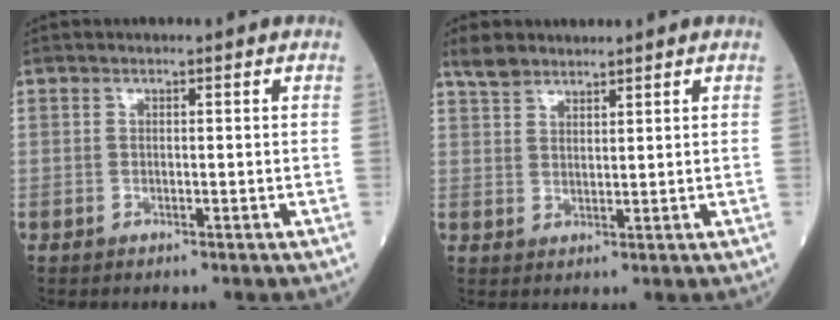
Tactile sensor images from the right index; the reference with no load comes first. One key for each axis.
{"total": 3.5, "fx": 3.2, "fy": 1.1, "fz": 0.9, "tx": -0.024, "ty": 0.012, "tz": 0.066}